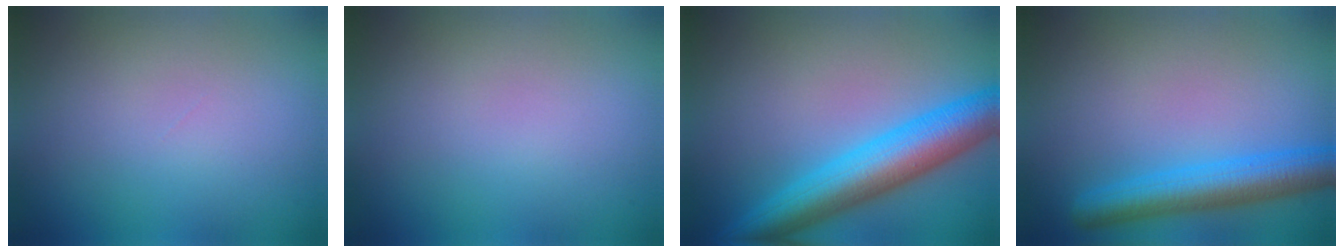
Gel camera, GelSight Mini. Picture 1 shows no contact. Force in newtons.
{"total": 0.0}
{"total": 7.8, "press": 7.8, "slide": 0.2}
{"total": 5.2, "press": 5.2, "slide": 0.2}